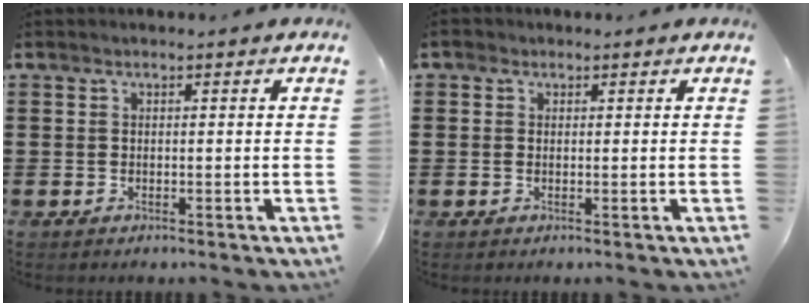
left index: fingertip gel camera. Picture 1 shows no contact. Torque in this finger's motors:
{"motor_torque": [0.91, 1.00, -0.08, 0.00]}